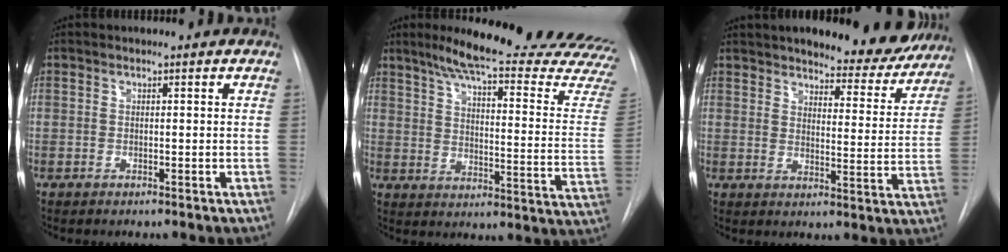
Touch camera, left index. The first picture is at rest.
{"total": 27.5, "force": [24.2, 1.0, 12.9], "torque": [-0.177, -0.110, 0.289]}
{"total": 12.0, "force": [10.7, 3.1, 4.6], "torque": [-0.039, -0.028, 0.126]}